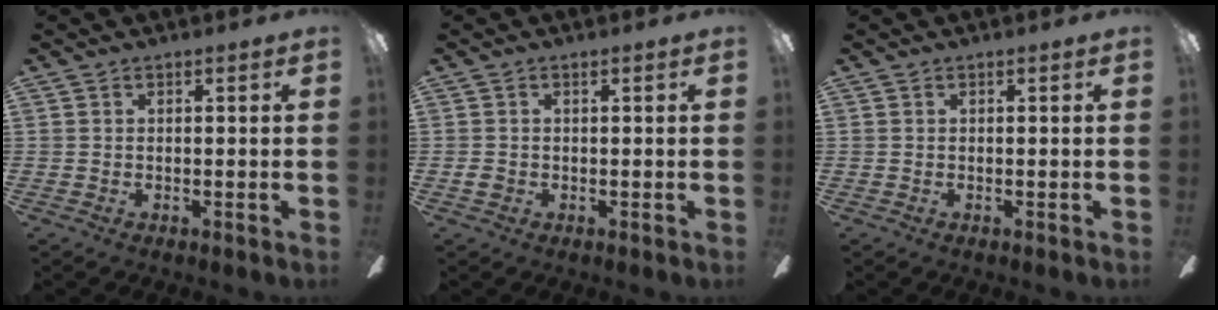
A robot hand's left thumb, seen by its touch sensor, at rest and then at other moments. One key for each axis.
{"total": 1.3, "fx": -0.3, "fy": 1.1, "fz": 0.7, "tx": -0.012, "ty": 0.004, "tz": -0.007}
{"total": 0.0}